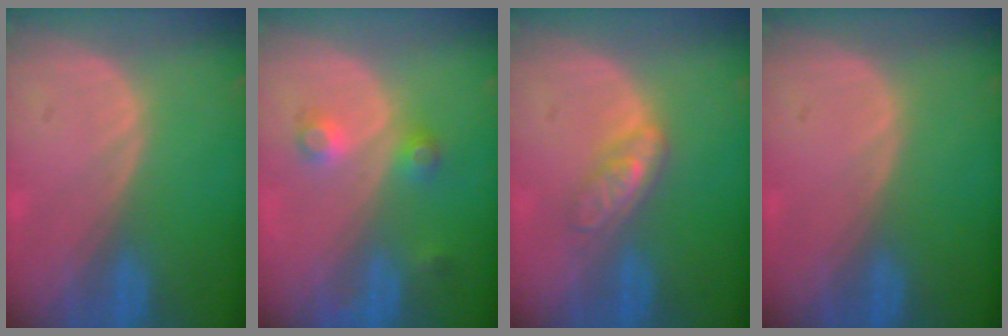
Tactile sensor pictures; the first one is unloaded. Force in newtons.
{"total": 3.8, "press": 3.4, "slide": 1.6}
{"total": 4.6, "press": 4.0, "slide": 2.2}
{"total": 0.0}